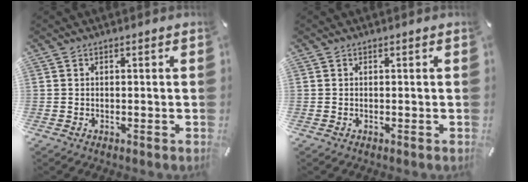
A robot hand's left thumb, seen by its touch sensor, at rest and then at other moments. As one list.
[{"total": 0.0}]